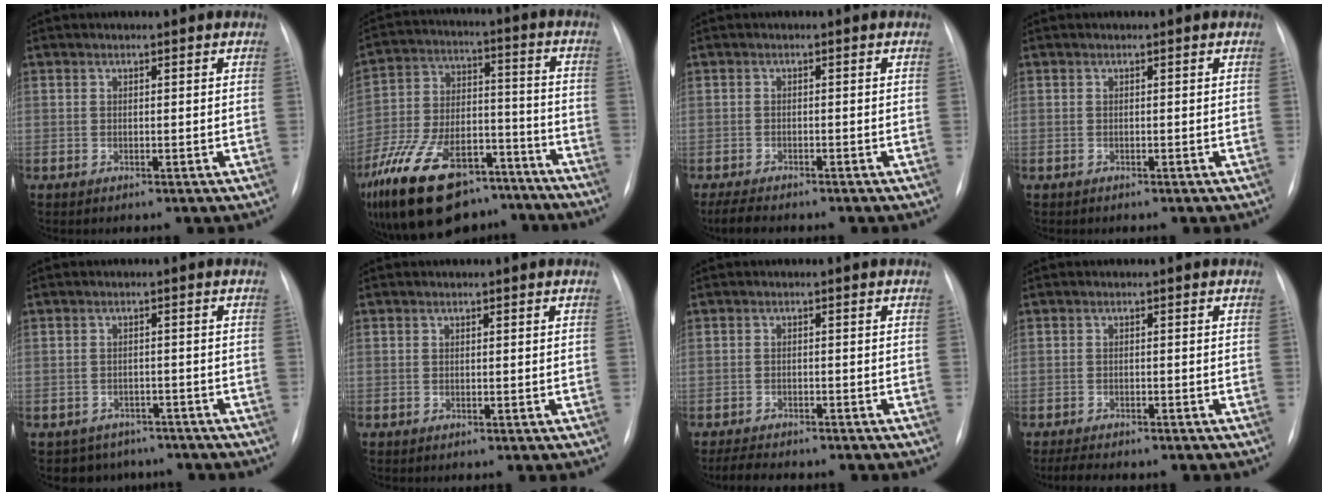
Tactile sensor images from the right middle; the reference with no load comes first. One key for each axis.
{"total": 24.3, "fx": -17.0, "fy": 11.3, "fz": 13.1, "tx": -0.283, "ty": 0.012, "tz": -0.282}
{"total": 4.5, "fx": -3.8, "fy": 1.1, "fz": 2.2, "tx": -0.039, "ty": -0.012, "tz": -0.056}
{"total": 0.0}
{"total": 6.2, "fx": -5.1, "fy": 3.5, "fz": 0.0, "tx": 0.005, "ty": 0.019, "tz": -0.059}
{"total": 0.0}
{"total": 6.2, "fx": -5.4, "fy": 1.6, "fz": 2.5, "tx": -0.042, "ty": -0.009, "tz": -0.075}
{"total": 4.8, "fx": -4.1, "fy": 1.2, "fz": 2.2, "tx": -0.036, "ty": -0.008, "tz": -0.053}